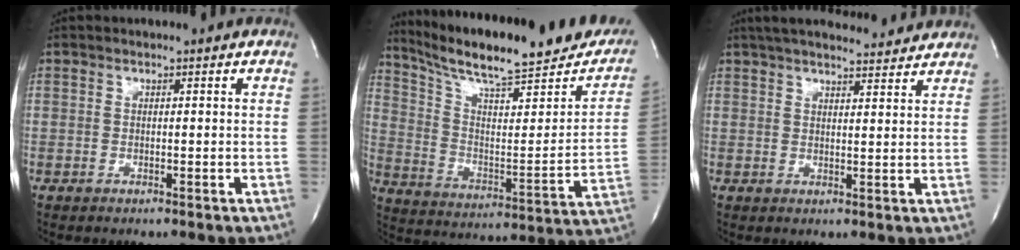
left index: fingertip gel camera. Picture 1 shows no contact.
{"total": 25.9, "force": [21.6, 4.2, 13.8], "torque": [-0.219, -0.027, 0.306]}
{"total": 14.8, "force": [13.4, 2.4, 5.8], "torque": [-0.089, 0.030, 0.184]}